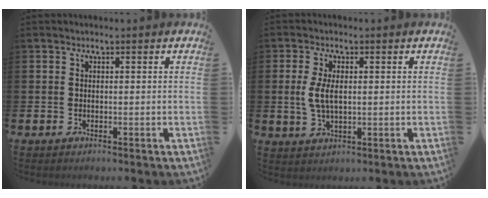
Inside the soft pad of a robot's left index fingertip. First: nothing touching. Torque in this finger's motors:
{"motor_torque": [1.30, 0.04, 0.22, 0.21]}